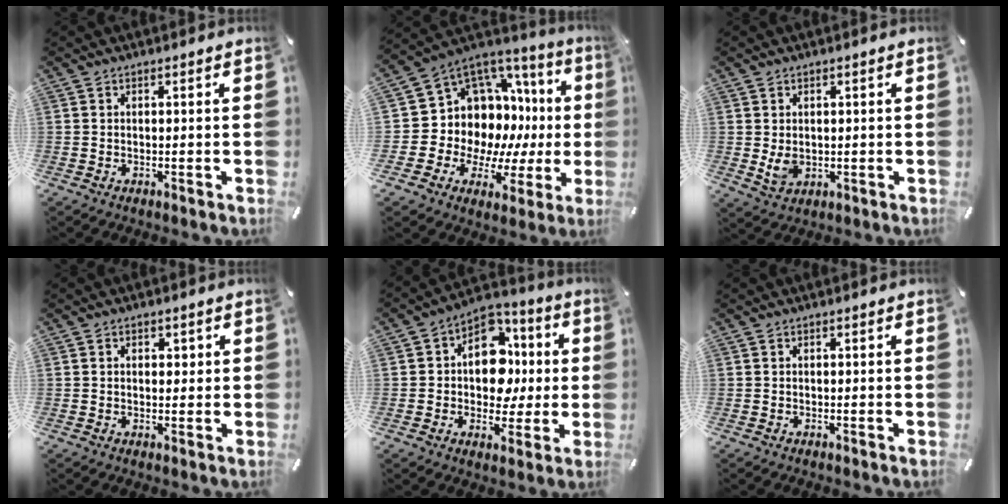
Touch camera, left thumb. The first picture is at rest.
{"total": 11.2, "force": [2.9, 9.7, 4.7], "torque": [-0.076, -0.074, 0.067]}
{"total": 3.9, "force": [0.5, 3.0, 2.4], "torque": [-0.049, -0.005, 0.007]}
{"total": 2.0, "force": [0.4, 1.5, 1.2], "torque": [-0.009, 0.001, 0.000]}
{"total": 13.9, "force": [0.4, 11.2, 8.1], "torque": [-0.127, -0.003, 0.010]}
{"total": 0.0}